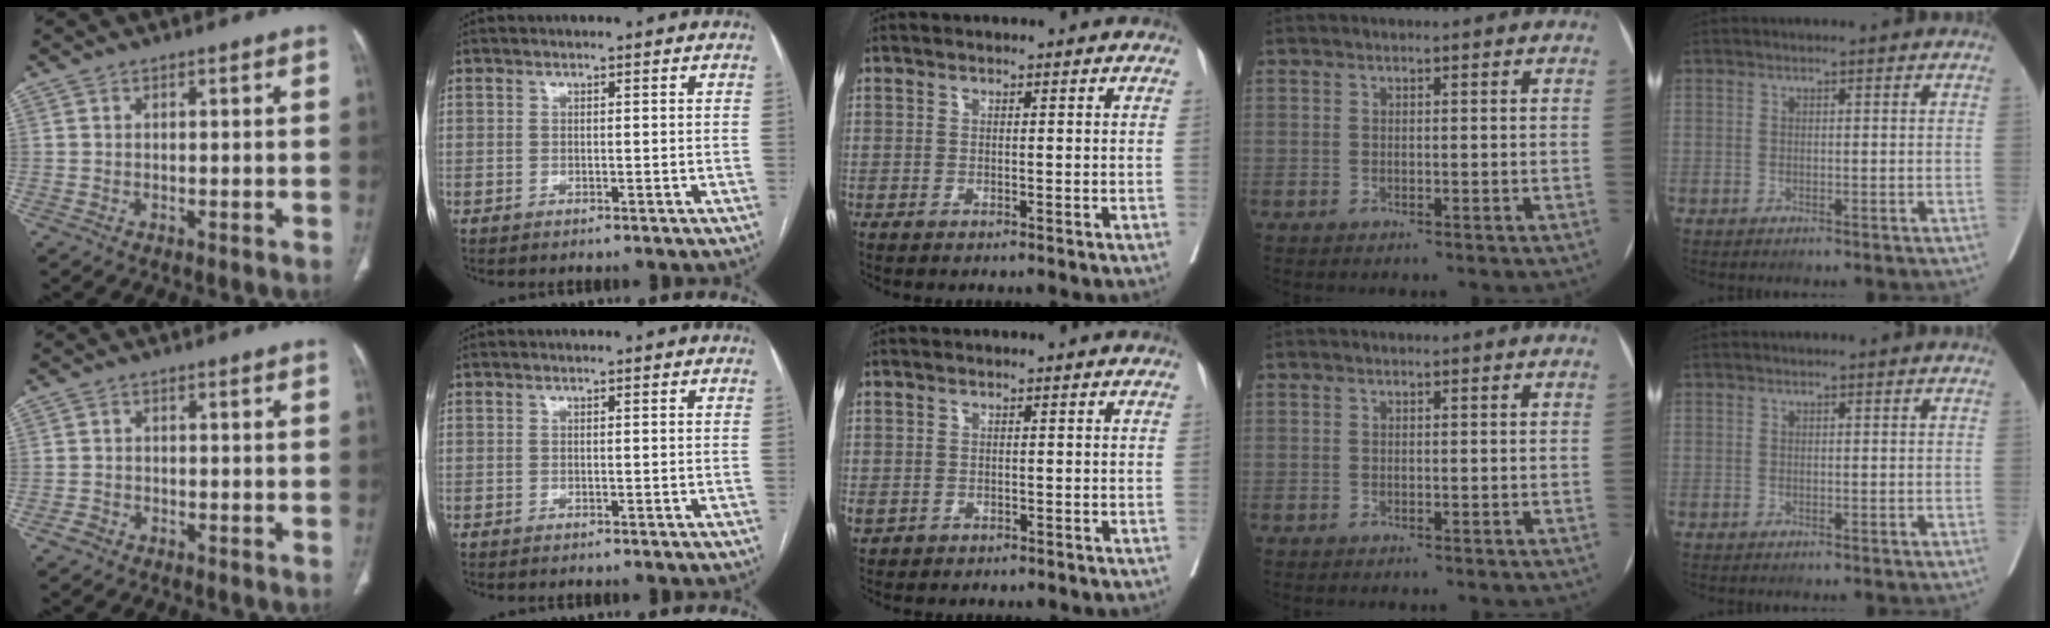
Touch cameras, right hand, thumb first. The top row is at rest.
{"thumb": {"total": 1.7, "force": [-1.1, 1.2, 0.4], "torque": [-0.011, 0.007, -0.022]}, "middle": {"total": 2.3, "force": [-0.5, 2.0, 1.0], "torque": [-0.026, 0.000, 0.002]}}